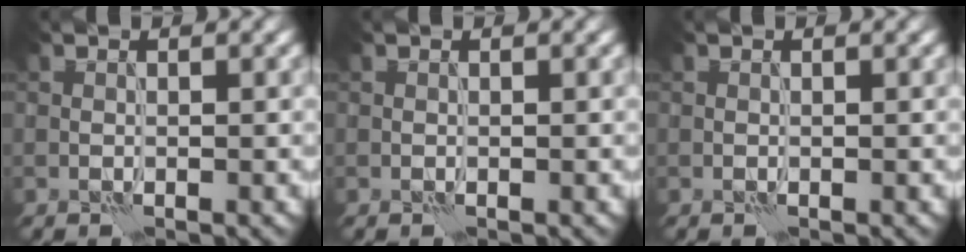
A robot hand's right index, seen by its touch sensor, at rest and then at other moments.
{"total": 0.0}
{"total": 0.0}